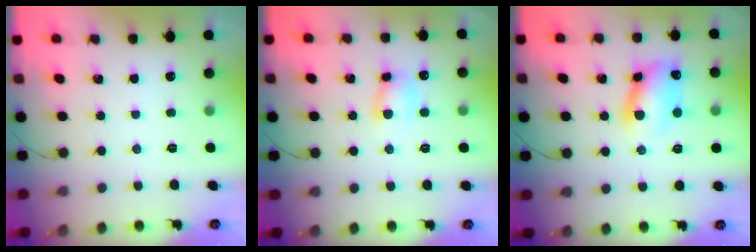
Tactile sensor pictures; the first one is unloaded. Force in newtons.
{"total": 5.8, "press": 5.8, "slide": 0.6}
{"total": 9.0, "press": 8.9, "slide": 1.0}